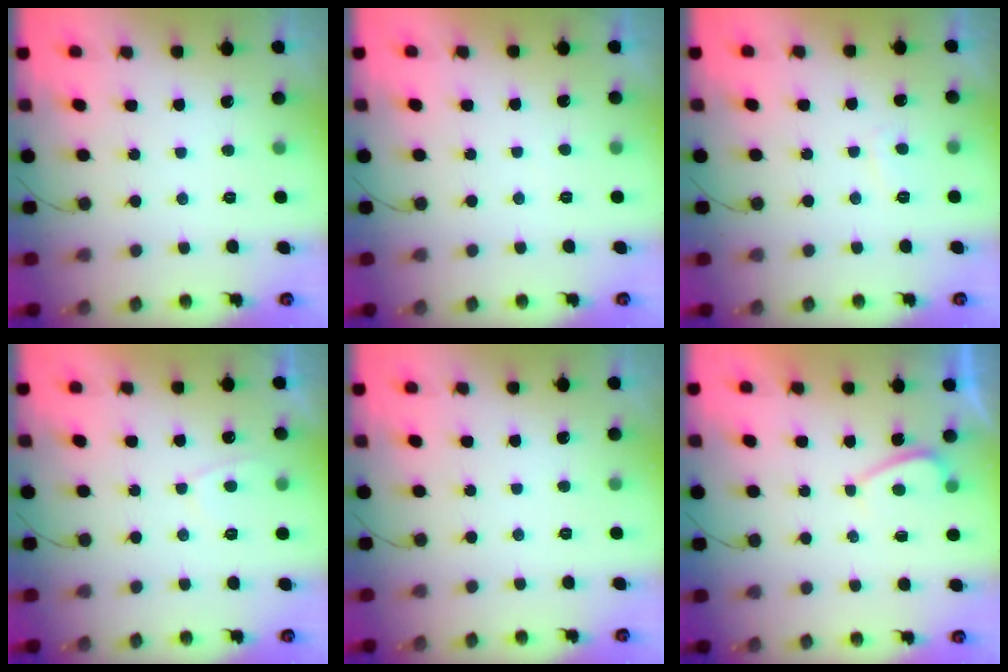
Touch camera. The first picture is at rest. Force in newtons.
{"total": 0.9, "press": 0.8, "slide": 0.4}
{"total": 1.5, "press": 1.3, "slide": 0.6}
{"total": 2.1, "press": 2.0, "slide": 0.6}
{"total": 0.0}
{"total": 1.6, "press": 1.5, "slide": 0.6}